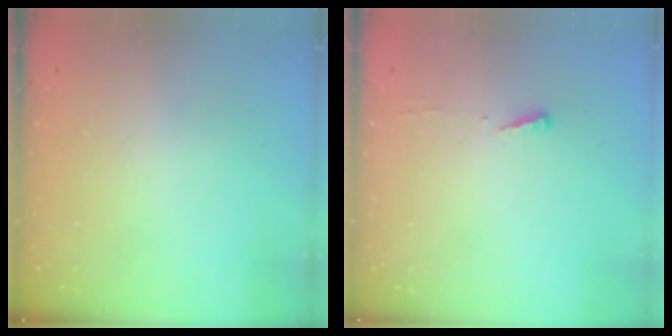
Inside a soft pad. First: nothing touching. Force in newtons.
{"total": 3.7, "press": 3.7, "slide": 0.5}